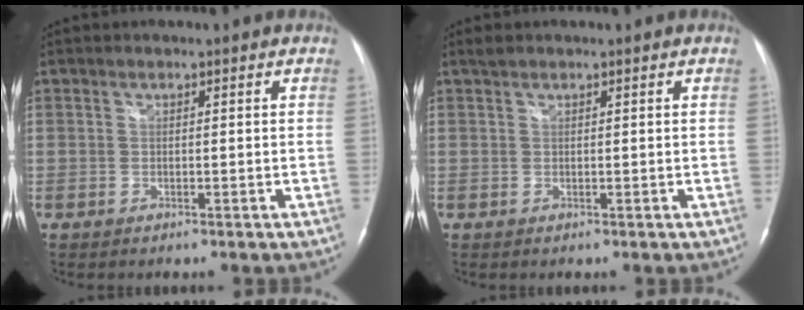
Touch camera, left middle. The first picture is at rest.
{"total": 0.8, "force": [0.7, 0.2, 0.2], "torque": [-0.012, 0.009, 0.018]}